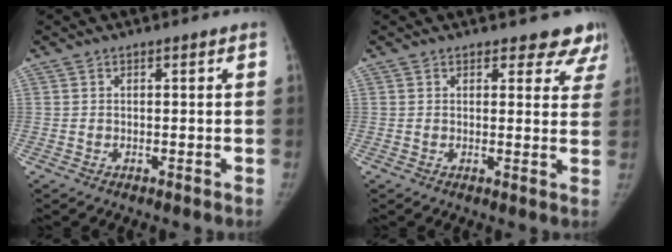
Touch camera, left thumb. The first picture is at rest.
{"total": 6.9, "force": [6.0, 3.0, 1.3], "torque": [0.036, -0.027, 0.047]}